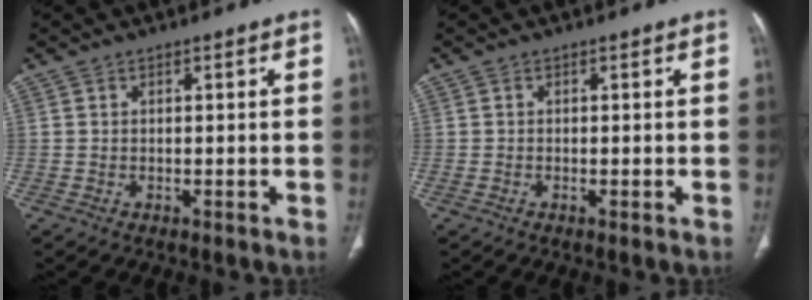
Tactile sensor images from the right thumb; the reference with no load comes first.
{"total": 0.6, "force": [-0.2, 0.2, 0.5], "torque": [-0.013, -0.002, -0.004]}